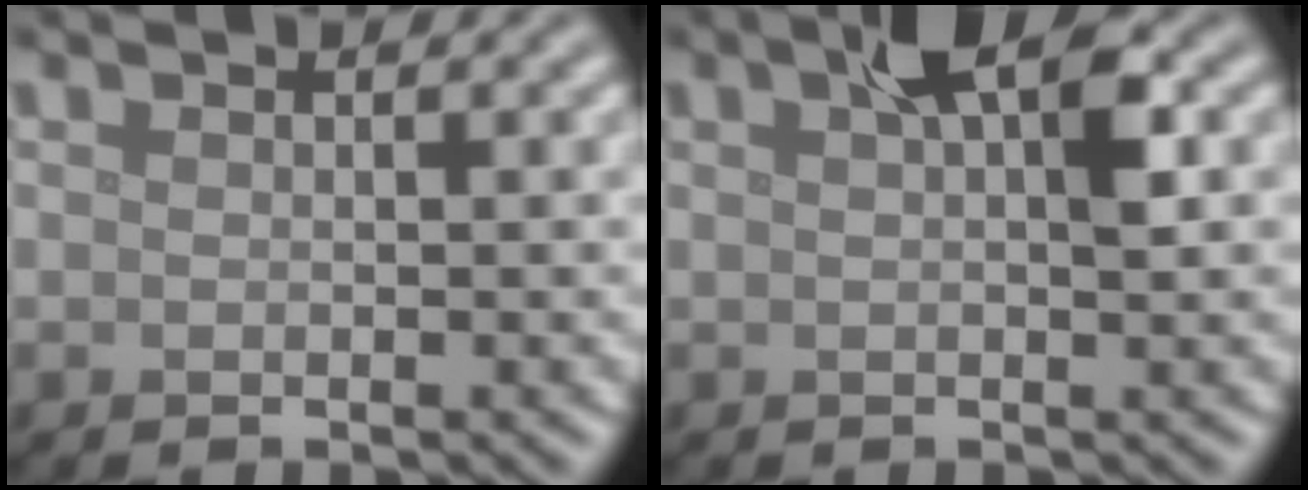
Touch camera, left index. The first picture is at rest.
{"total": 3.7, "force": [1.4, 0.9, 3.3], "torque": [-0.047, 0.012, 0.021]}